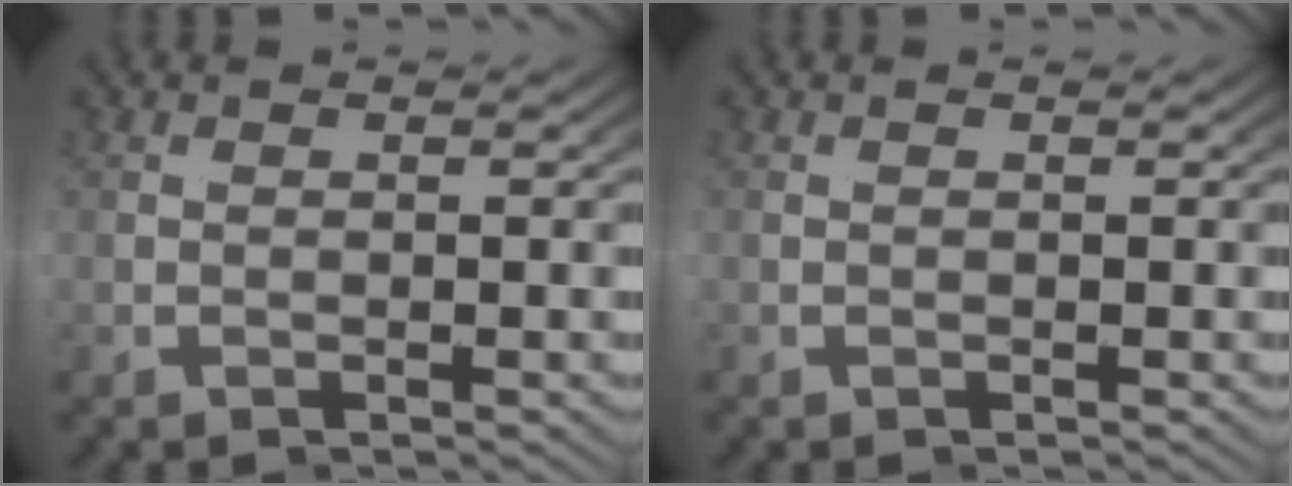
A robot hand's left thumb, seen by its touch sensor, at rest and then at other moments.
{"total": 0.0}